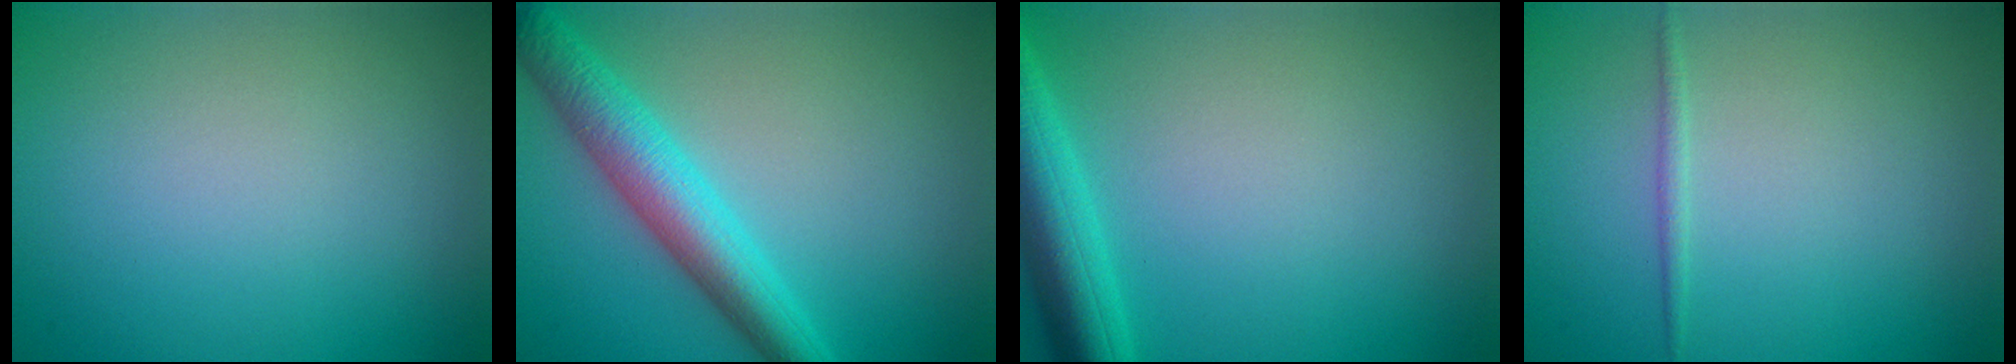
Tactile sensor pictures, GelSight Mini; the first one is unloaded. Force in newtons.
{"total": 5.8, "press": 5.8, "slide": 0.1}
{"total": 5.2, "press": 5.2, "slide": 0.3}
{"total": 0.7, "press": 0.7, "slide": 0.0}